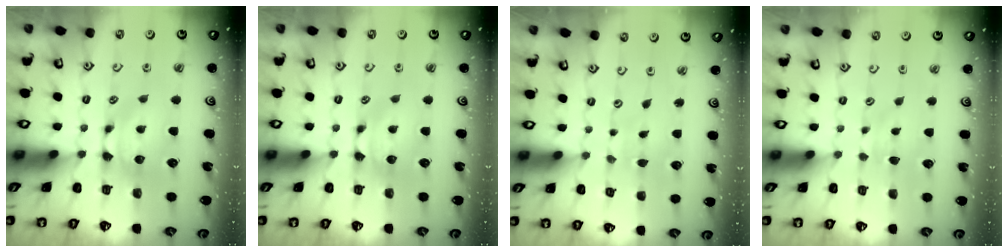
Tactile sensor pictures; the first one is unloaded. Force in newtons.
{"total": 0.0}
{"total": 5.7, "press": 5.7, "slide": 0.2}
{"total": 3.2, "press": 3.2, "slide": 0.4}